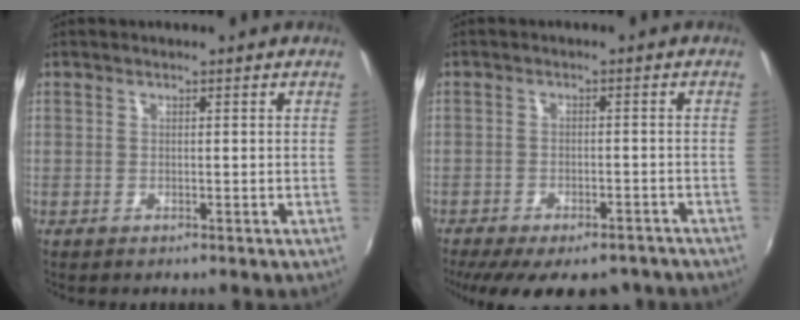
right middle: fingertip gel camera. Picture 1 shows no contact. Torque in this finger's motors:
{"motor_torque": [1.19, -0.95, 0.29, 0.14]}